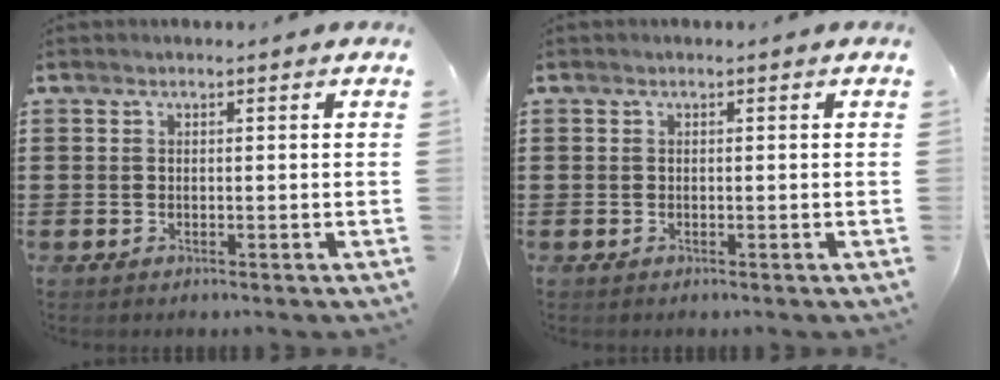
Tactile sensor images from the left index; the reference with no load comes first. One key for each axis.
{"total": 0.0}